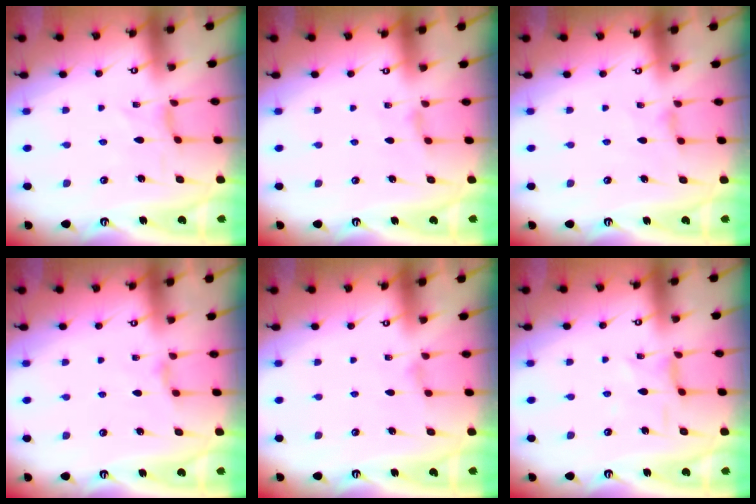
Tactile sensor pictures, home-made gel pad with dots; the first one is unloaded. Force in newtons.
{"total": 2.2, "press": 2.2, "slide": 0.5}
{"total": 2.6, "press": 2.6, "slide": 0.5}
{"total": 1.9, "press": 1.9, "slide": 0.4}
{"total": 1.6, "press": 1.6, "slide": 0.4}
{"total": 2.7, "press": 2.6, "slide": 0.6}